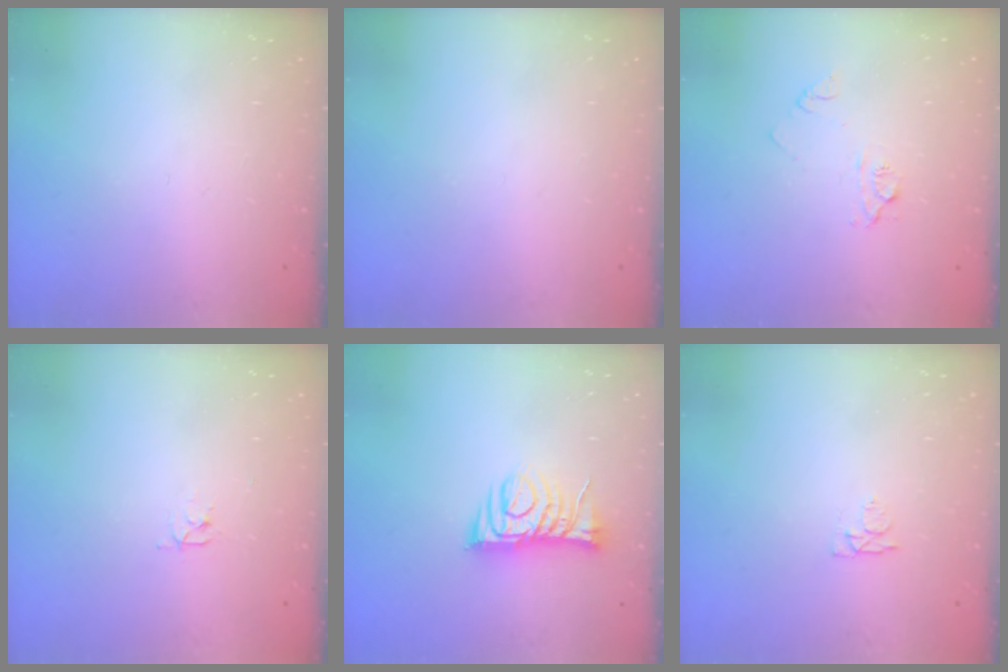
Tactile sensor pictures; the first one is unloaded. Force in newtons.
{"total": 0.0}
{"total": 4.5, "press": 4.5, "slide": 0.4}
{"total": 2.4, "press": 2.4, "slide": 0.3}
{"total": 7.9, "press": 7.9, "slide": 0.6}
{"total": 3.2, "press": 3.1, "slide": 0.5}